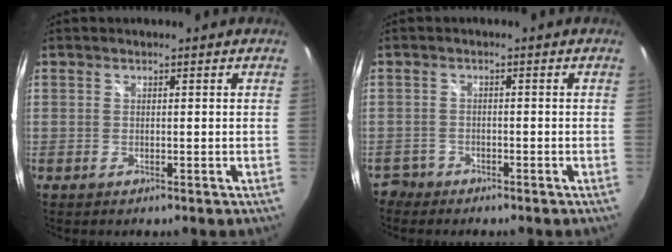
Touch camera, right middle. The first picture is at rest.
{"total": 3.4, "force": [-2.5, 2.3, 0.2], "torque": [-0.016, 0.001, -0.049]}